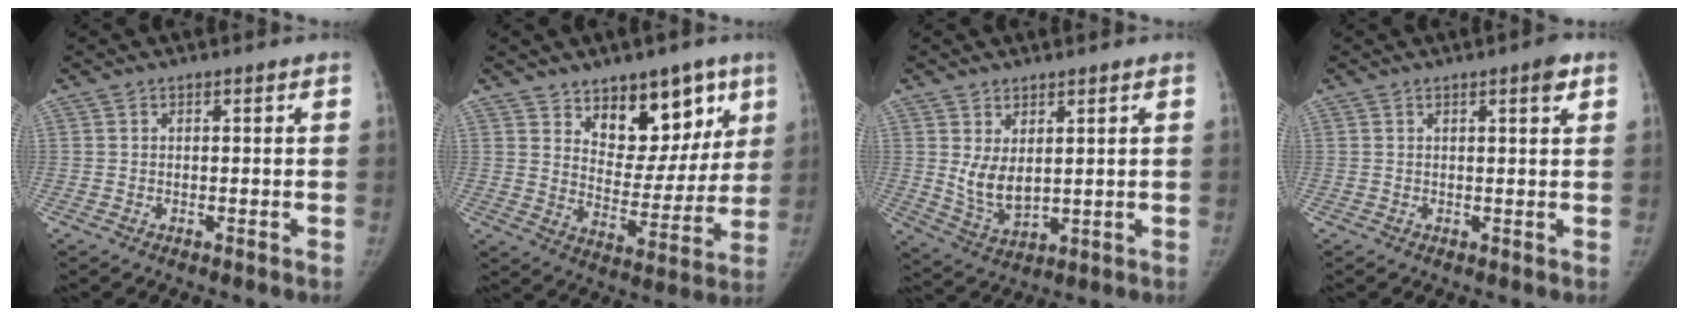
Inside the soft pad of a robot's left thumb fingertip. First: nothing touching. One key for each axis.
{"total": 14.5, "fx": 8.7, "fy": 8.5, "fz": 7.9, "tx": -0.047, "ty": -0.054, "tz": 0.142}
{"total": 6.5, "fx": 1.8, "fy": 3.7, "fz": 5.1, "tx": -0.082, "ty": -0.024, "tz": 0.051}
{"total": 2.6, "fx": 1.4, "fy": 0.5, "fz": 2.1, "tx": -0.026, "ty": -0.005, "tz": 0.017}